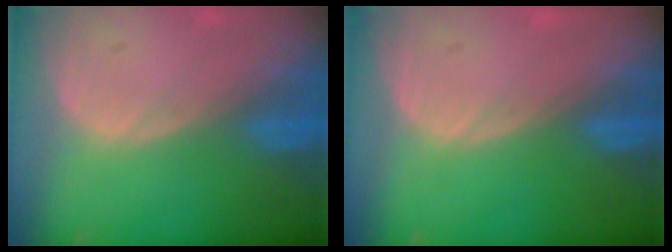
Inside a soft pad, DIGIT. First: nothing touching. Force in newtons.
{"total": 0.0}